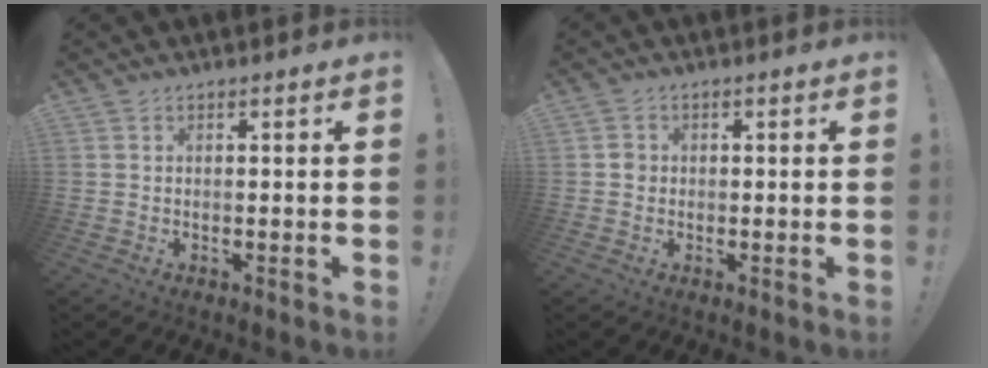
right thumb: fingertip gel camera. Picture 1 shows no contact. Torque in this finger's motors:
{"motor_torque": [0.45, 0.61, -0.29, -0.11, 0.00]}